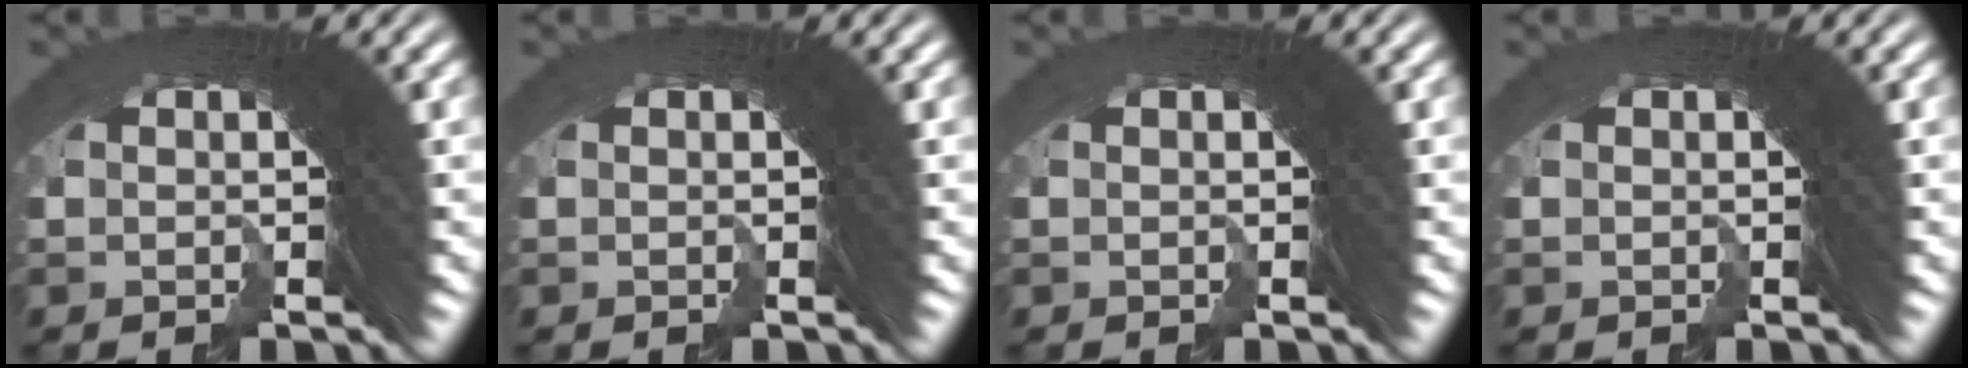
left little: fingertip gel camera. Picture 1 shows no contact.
{"total": 0.0}
{"total": 0.0}
{"total": 0.0}